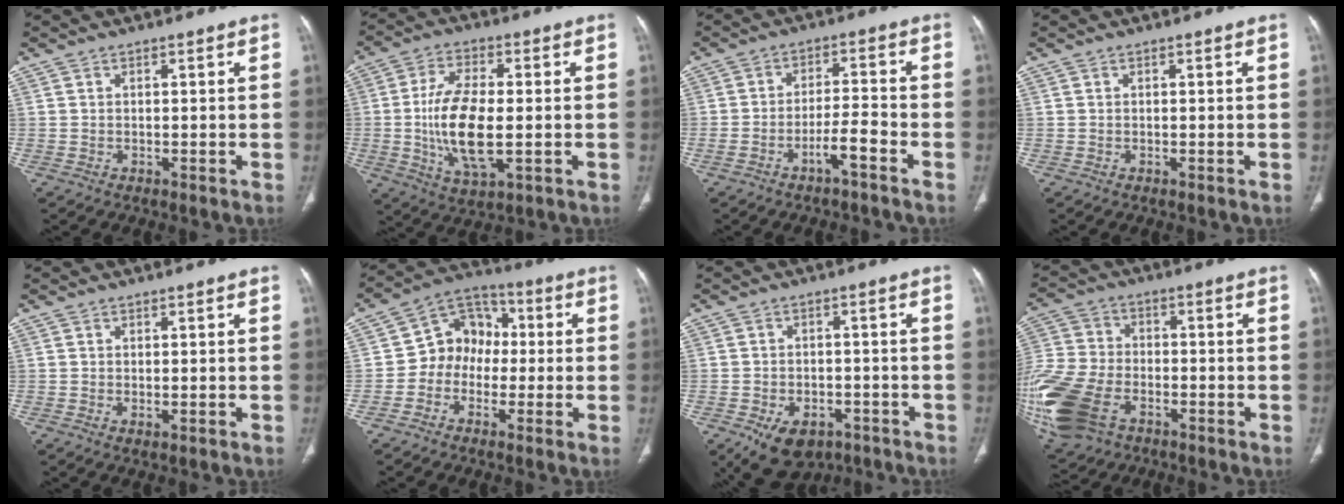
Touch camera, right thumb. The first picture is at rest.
{"total": 13.9, "force": [-1.3, 6.1, 12.4], "torque": [-0.240, -0.005, -0.020]}
{"total": 5.3, "force": [-3.3, 0.9, 4.1], "torque": [-0.080, 0.033, -0.058]}
{"total": 0.0}
{"total": 1.0, "force": [-0.2, 0.5, 0.8], "torque": [-0.017, -0.004, 0.000]}
{"total": 9.6, "force": [-1.1, 8.2, 5.0], "torque": [-0.039, 0.035, -0.036]}
{"total": 11.0, "force": [-6.1, 7.1, 5.7], "torque": [-0.082, 0.022, -0.081]}
{"total": 22.2, "force": [-8.9, 14.5, 14.4], "torque": [-0.378, 0.000, -0.163]}